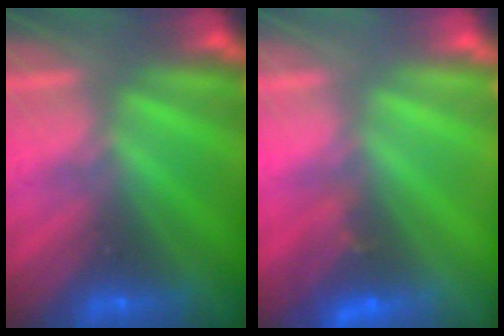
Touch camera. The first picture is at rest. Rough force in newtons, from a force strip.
{"total": 2.7}